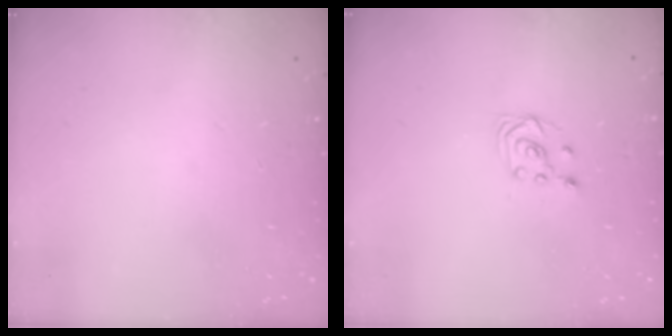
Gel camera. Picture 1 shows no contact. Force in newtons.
{"total": 2.5, "press": 2.2, "slide": 1.2}